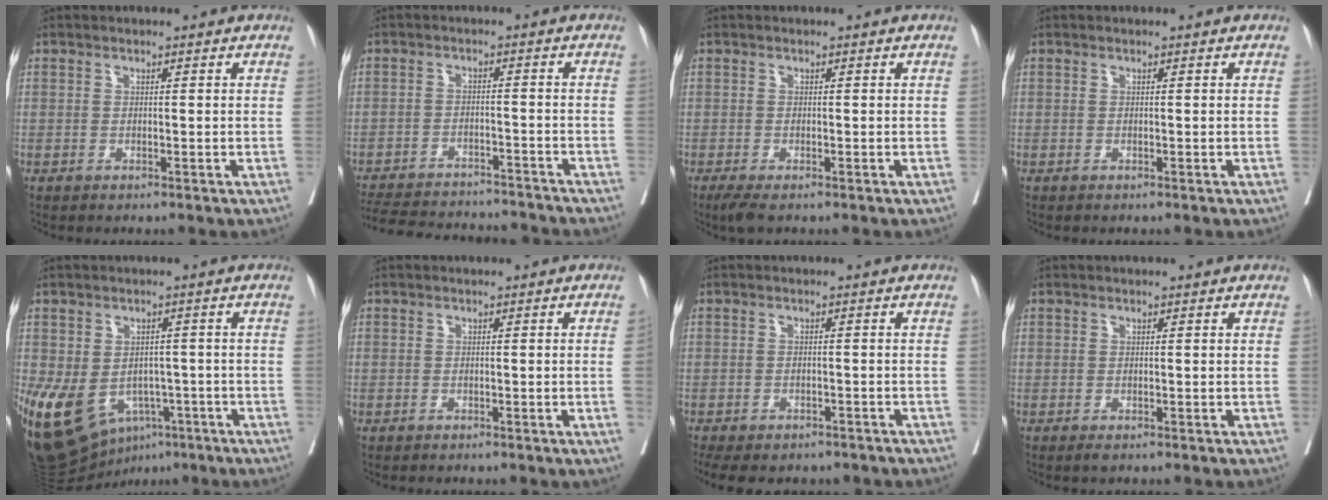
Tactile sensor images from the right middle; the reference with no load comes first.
{"total": 18.8, "force": [-17.4, 3.6, 6.2], "torque": [-0.147, -0.017, -0.238]}
{"total": 2.2, "force": [-1.6, 0.4, 1.5], "torque": [-0.028, -0.009, -0.028]}
{"total": 0.0}
{"total": 14.3, "force": [-6.4, 9.9, 8.0], "torque": [-0.166, 0.002, -0.086]}
{"total": 0.7, "force": [-0.2, -0.2, 0.7], "torque": [-0.007, 0.003, -0.003]}
{"total": 11.6, "force": [-9.0, 5.1, 5.2], "torque": [-0.107, -0.003, -0.106]}
{"total": 0.8, "force": [-0.5, 0.3, 0.5], "torque": [-0.004, -0.002, -0.005]}